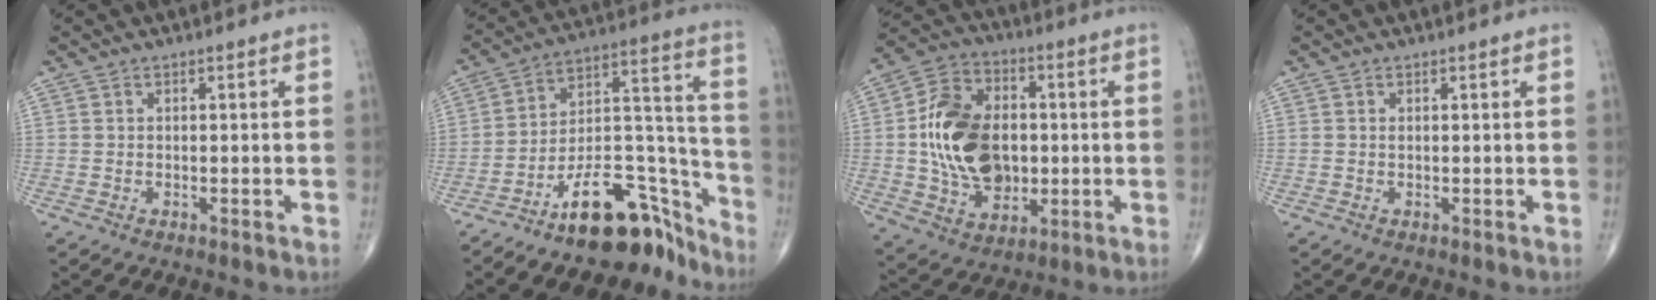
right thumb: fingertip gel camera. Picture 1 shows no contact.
{"total": 17.3, "force": [-13.2, 6.6, 9.0], "torque": [-0.095, 0.135, -0.217]}
{"total": 18.1, "force": [0.2, 12.5, 13.1], "torque": [-0.208, 0.010, 0.009]}
{"total": 0.0}